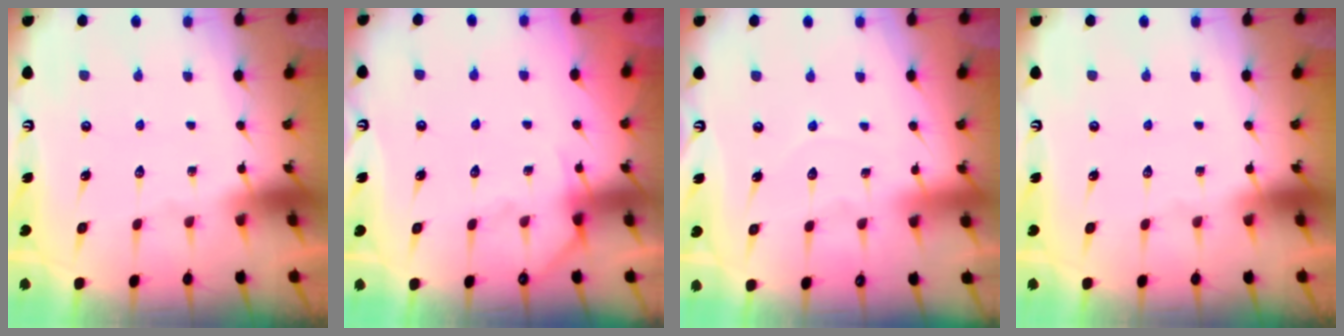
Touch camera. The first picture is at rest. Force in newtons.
{"total": 6.0, "press": 5.9, "slide": 0.7}
{"total": 4.7, "press": 4.7, "slide": 0.4}
{"total": 0.0}